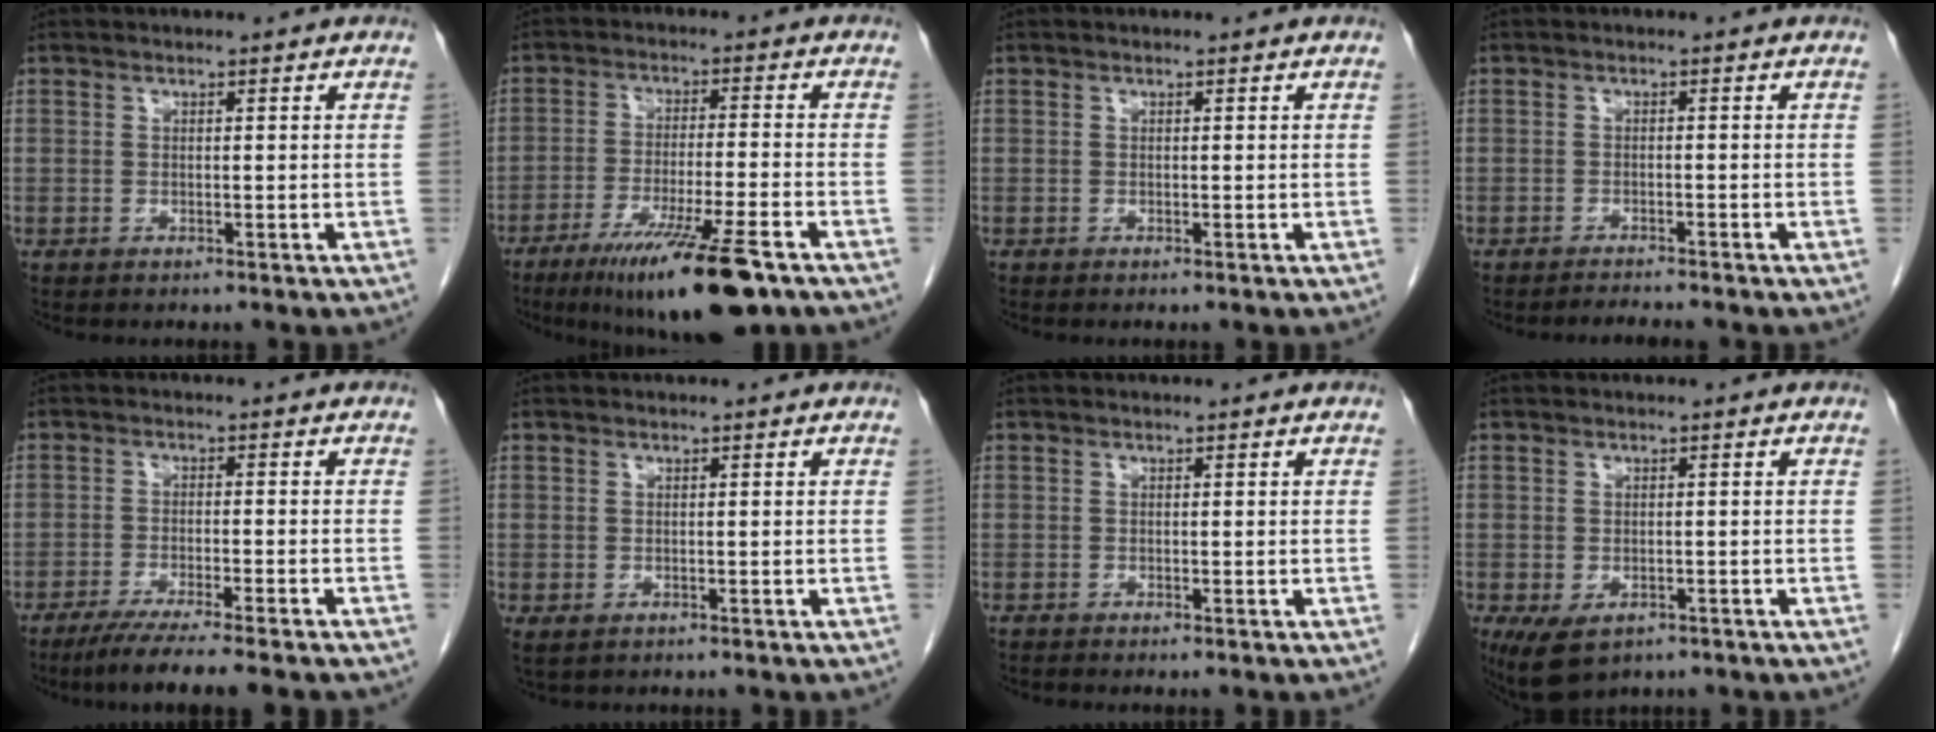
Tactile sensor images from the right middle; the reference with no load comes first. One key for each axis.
{"total": 14.6, "fx": -9.3, "fy": 1.4, "fz": 11.1, "tx": -0.170, "ty": -0.036, "tz": -0.151}
{"total": 0.0}
{"total": 2.3, "fx": -2.3, "fy": -0.3, "fz": 0.5, "tx": -0.008, "ty": -0.009, "tz": -0.032}
{"total": 9.7, "fx": -7.9, "fy": -0.1, "fz": 5.5, "tx": -0.072, "ty": -0.024, "tz": -0.120}
{"total": 0.9, "fx": -0.2, "fy": 0.7, "fz": 0.5, "tx": -0.010, "ty": -0.001, "tz": 0.004}
{"total": 0.0}
{"total": 5.3, "fx": -2.9, "fy": 3.2, "fz": 3.1, "tx": -0.056, "ty": -0.009, "tz": -0.040}